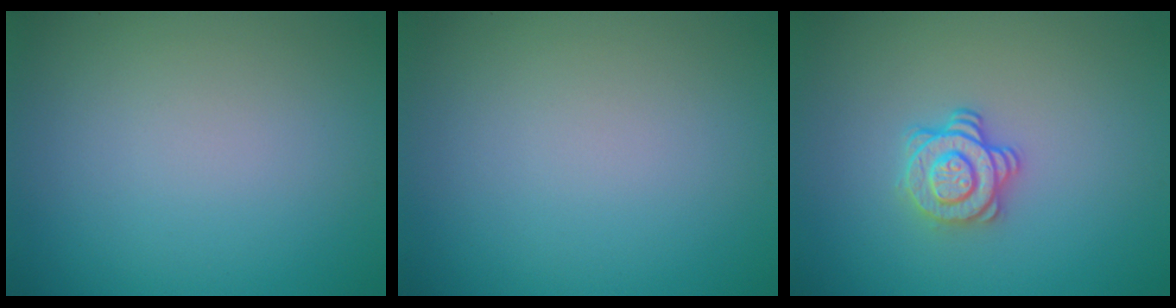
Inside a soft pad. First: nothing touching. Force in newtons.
{"total": 0.0}
{"total": 2.9, "press": 2.5, "slide": 1.4}